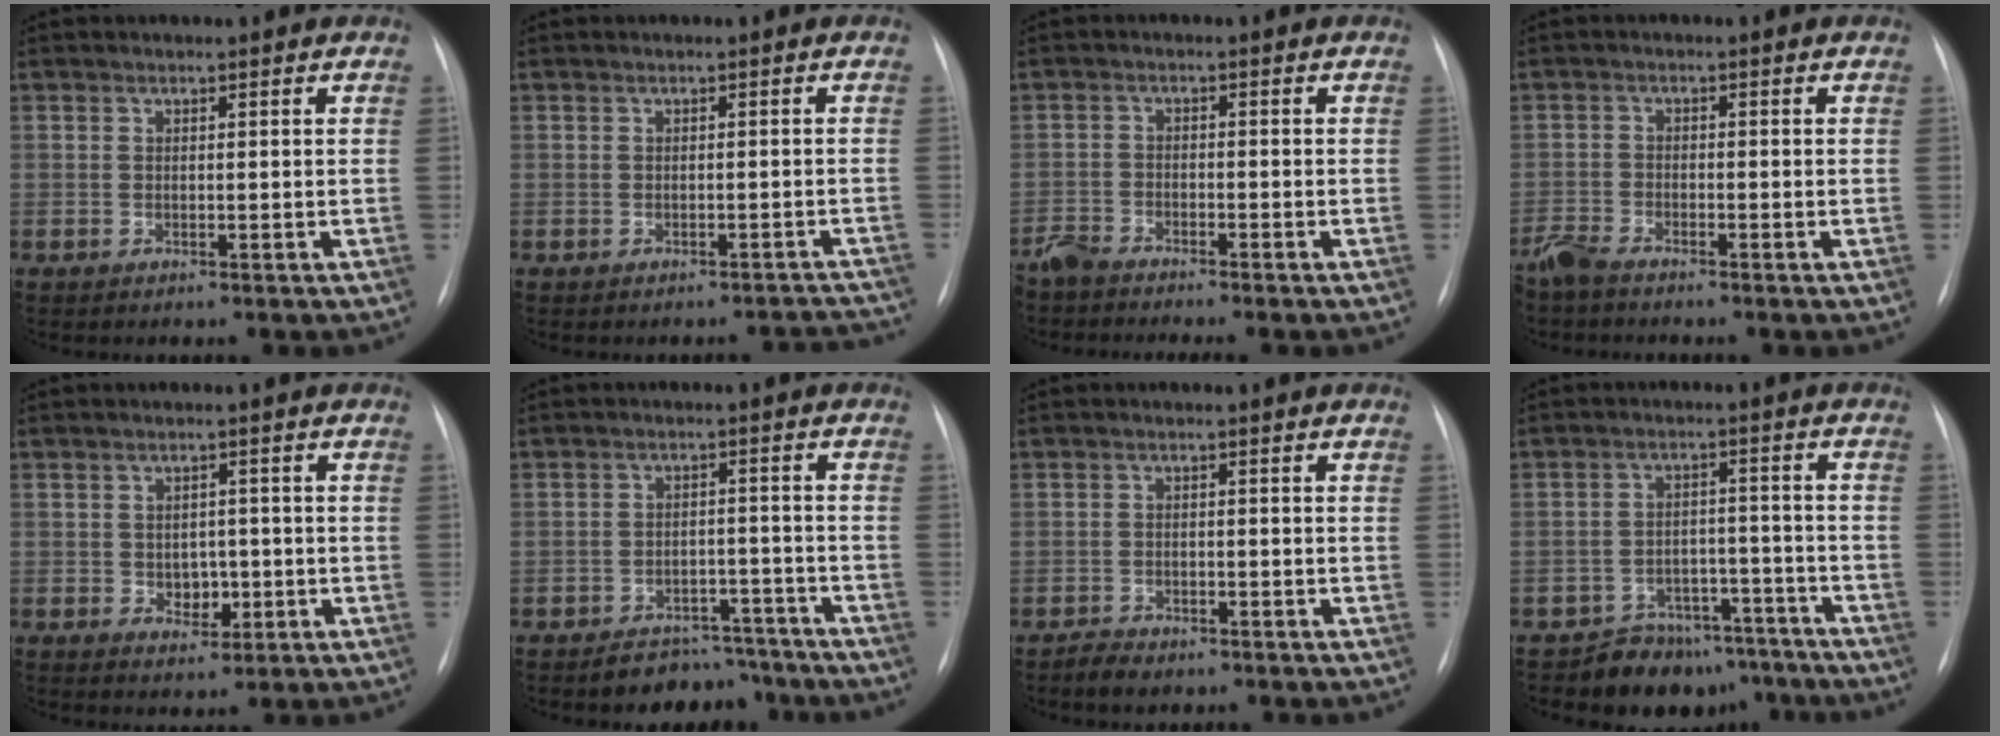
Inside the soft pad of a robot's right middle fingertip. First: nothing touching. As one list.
[{"total": 4.3, "force": [-4.1, 1.1, 0.3], "torque": [0.010, 0.007, -0.040]}, {"total": 4.9, "force": [-4.7, -0.1, 1.3], "torque": [-0.013, -0.014, -0.081]}, {"total": 3.2, "force": [-3.0, 0.4, 1.1], "torque": [-0.024, -0.010, -0.062]}, {"total": 3.4, "force": [-0.7, 2.6, 2.0], "torque": [-0.021, 0.008, -0.004]}, {"total": 7.0, "force": [-6.1, 3.6, 0.4], "torque": [0.018, 0.027, -0.087]}, {"total": 2.5, "force": [-2.1, 1.2, 0.8], "torque": [-0.020, -0.001, -0.030]}, {"total": 9.3, "force": [-7.8, 5.0, 0.6], "torque": [0.020, 0.039, -0.109]}]